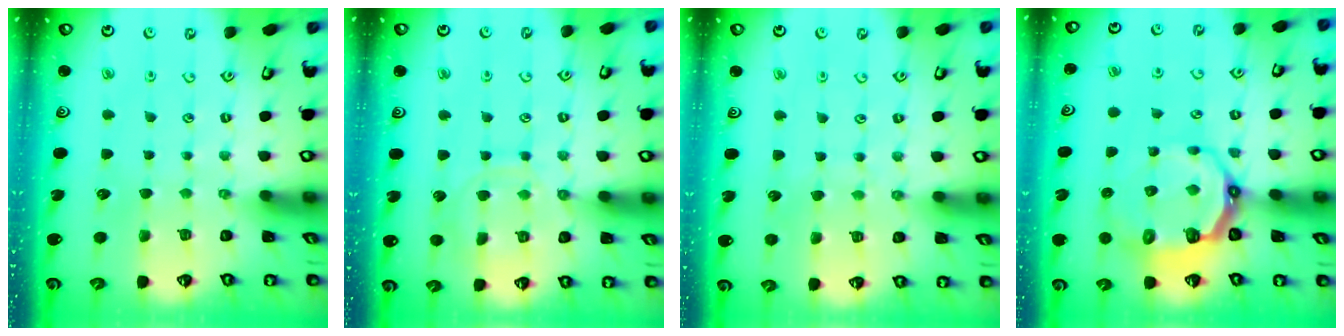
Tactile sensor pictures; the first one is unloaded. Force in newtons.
{"total": 9.5, "press": 9.5, "slide": 0.7}
{"total": 2.6, "press": 2.6, "slide": 0.3}
{"total": 9.6, "press": 8.5, "slide": 4.4}